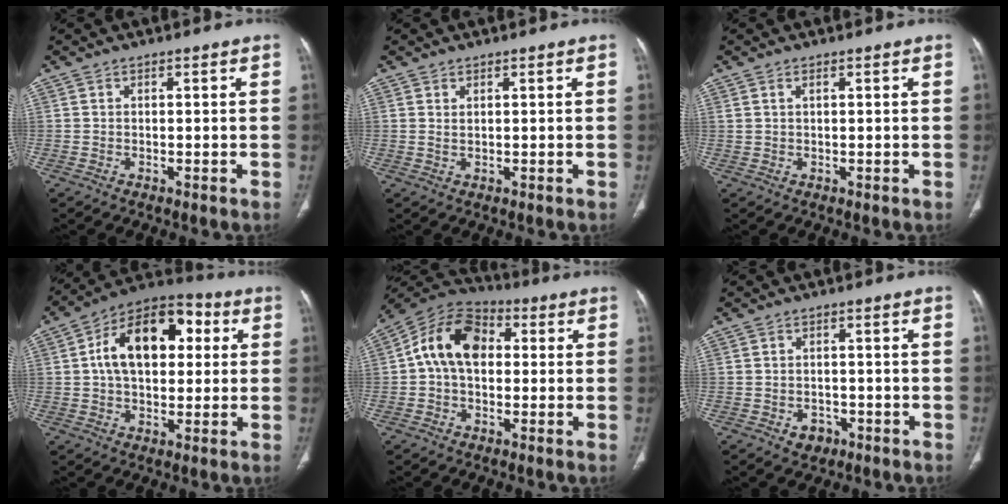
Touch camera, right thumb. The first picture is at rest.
{"total": 1.0, "force": [0.6, 0.3, 0.7], "torque": [-0.015, -0.003, 0.016]}
{"total": 0.9, "force": [0.6, 0.3, 0.6], "torque": [-0.014, 0.003, 0.015]}
{"total": 17.4, "force": [3.2, 10.7, 13.4], "torque": [-0.186, 0.026, 0.044]}
{"total": 12.9, "force": [1.4, 9.0, 9.2], "torque": [-0.146, 0.032, 0.010]}
{"total": 3.2, "force": [-1.5, 2.6, 1.3], "torque": [-0.007, 0.010, -0.015]}